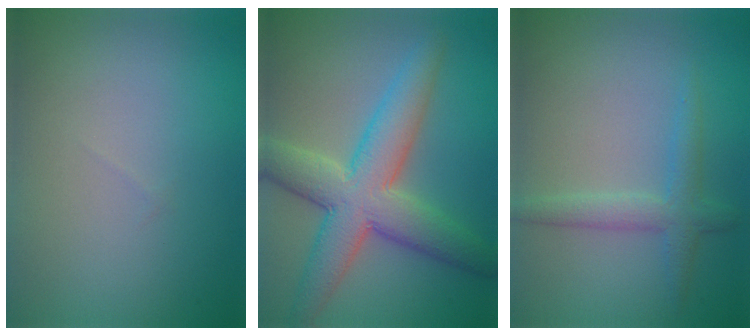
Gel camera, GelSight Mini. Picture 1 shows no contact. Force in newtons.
{"total": 7.7, "press": 7.7, "slide": 0.1}
{"total": 2.5, "press": 2.5, "slide": 0.1}